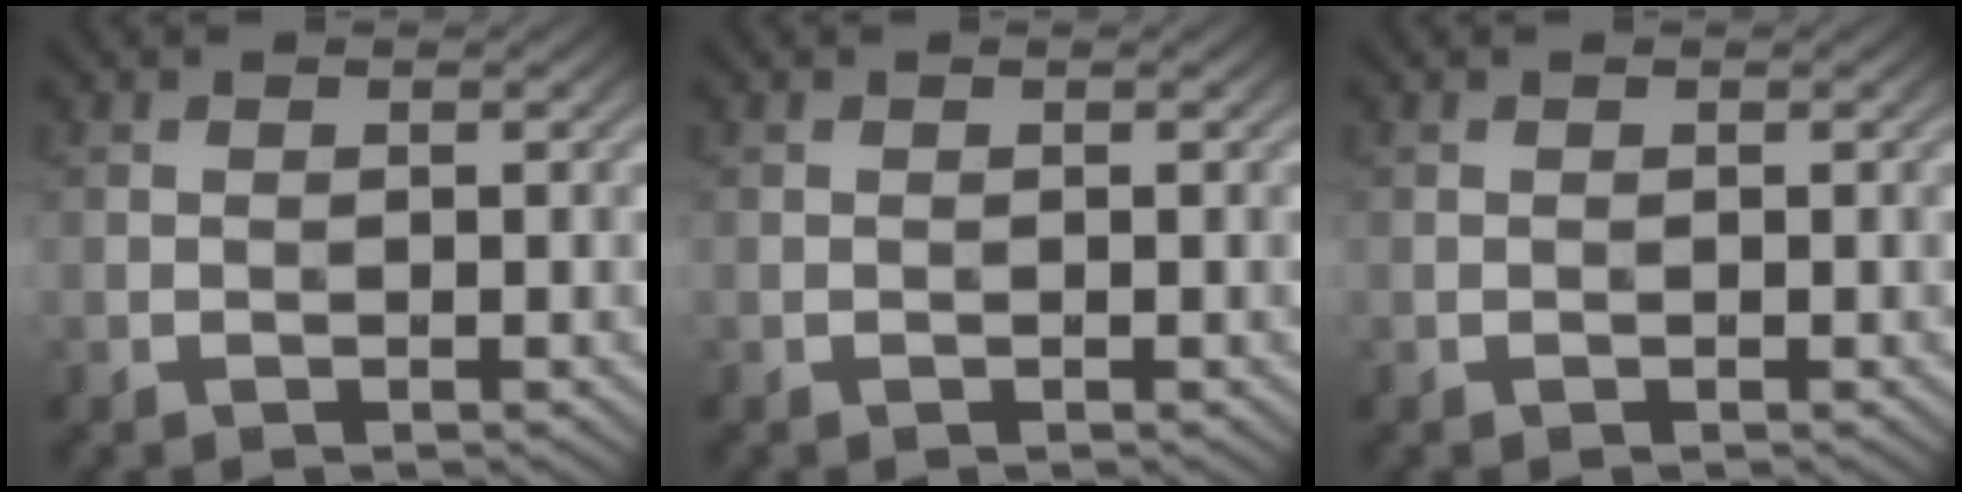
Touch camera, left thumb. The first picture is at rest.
{"total": 0.0}
{"total": 0.0}